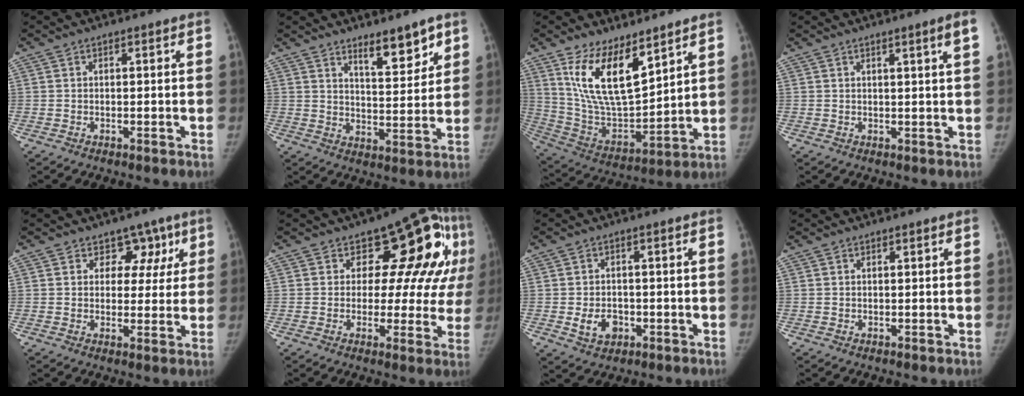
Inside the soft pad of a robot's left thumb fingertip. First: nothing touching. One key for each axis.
{"total": 8.6, "fx": 6.0, "fy": 2.8, "fz": 5.5, "tx": -0.055, "ty": -0.048, "tz": 0.095}
{"total": 16.2, "fx": 9.4, "fy": 6.7, "fz": 11.4, "tx": -0.183, "ty": -0.058, "tz": 0.198}
{"total": 3.0, "fx": 1.5, "fy": -0.7, "fz": 2.5, "tx": -0.040, "ty": -0.011, "tz": 0.025}
{"total": 6.5, "fx": 3.5, "fy": 5.1, "fz": 1.8, "tx": 0.026, "ty": -0.009, "tz": 0.045}
{"total": 15.5, "fx": 5.6, "fy": 9.3, "fz": 11.0, "tx": -0.065, "ty": -0.014, "tz": 0.065}
{"total": 5.0, "fx": -1.4, "fy": 3.9, "fz": 2.9, "tx": -0.038, "ty": 0.006, "tz": -0.017}
{"total": 0.0}